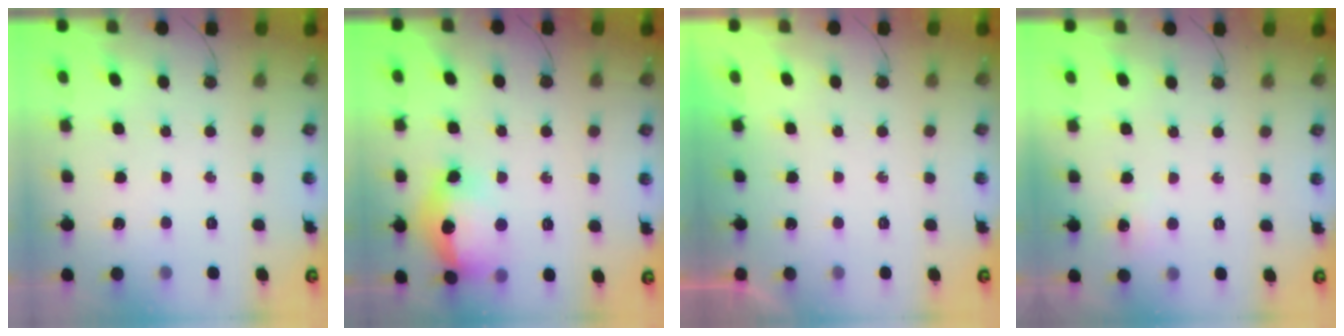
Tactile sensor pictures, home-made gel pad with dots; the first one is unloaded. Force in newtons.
{"total": 16.8, "press": 16.7, "slide": 1.4}
{"total": 0.0}
{"total": 5.1, "press": 5.0, "slide": 0.7}